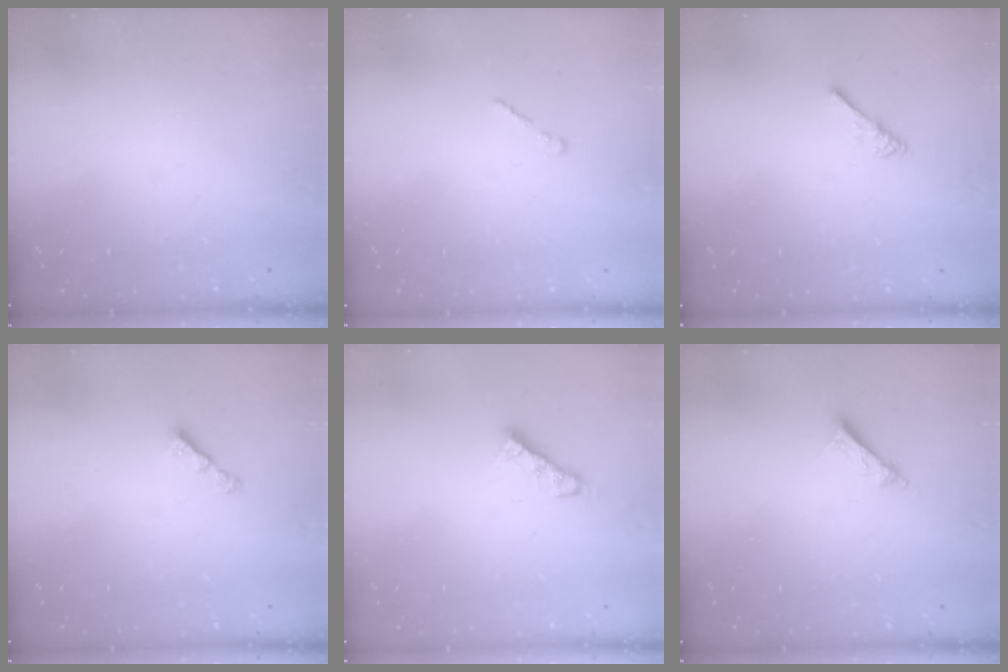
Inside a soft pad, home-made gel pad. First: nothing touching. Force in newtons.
{"total": 0.0}
{"total": 2.7, "press": 2.6, "slide": 0.5}
{"total": 2.9, "press": 2.8, "slide": 0.6}
{"total": 4.8, "press": 4.8, "slide": 0.3}
{"total": 3.6, "press": 3.6, "slide": 0.2}